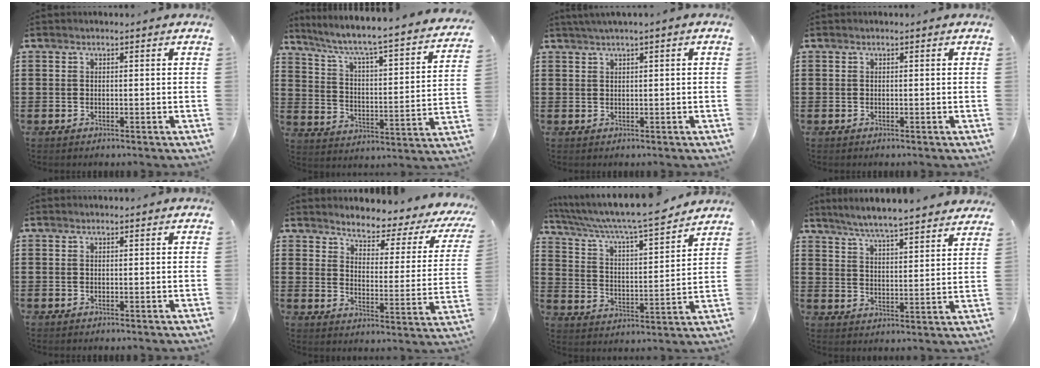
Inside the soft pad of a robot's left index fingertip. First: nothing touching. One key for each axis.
{"total": 4.5, "fx": 3.5, "fy": -0.1, "fz": 2.9, "tx": -0.074, "ty": -0.043, "tz": 0.046}
{"total": 1.2, "fx": 0.6, "fy": -0.2, "fz": 1.0, "tx": -0.018, "ty": -0.003, "tz": 0.012}
{"total": 0.0}
{"total": 0.0}
{"total": 3.1, "fx": 2.8, "fy": 0.7, "fz": 1.0, "tx": -0.033, "ty": -0.031, "tz": 0.035}
{"total": 7.3, "fx": 6.5, "fy": -0.1, "fz": 3.3, "tx": -0.092, "ty": -0.045, "tz": 0.105}
{"total": 5.4, "fx": 5.2, "fy": -0.6, "fz": 1.4, "tx": -0.050, "ty": -0.032, "tz": 0.089}